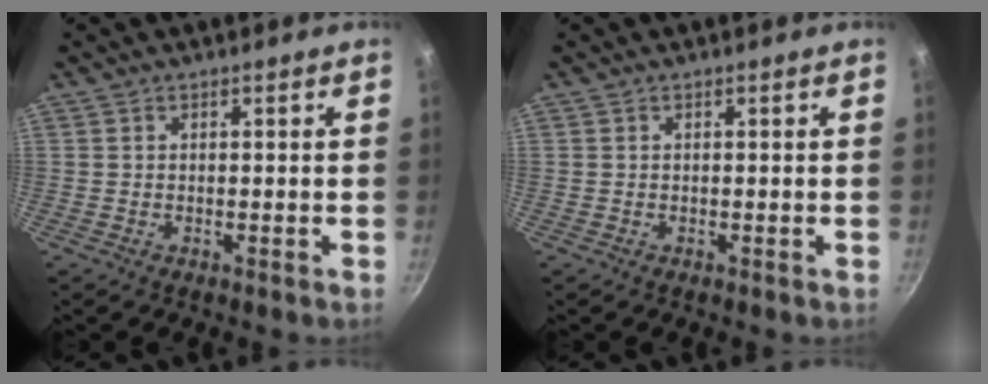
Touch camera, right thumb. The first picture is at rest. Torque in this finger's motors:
{"motor_torque": [-0.26, 0.06, -0.21, -0.10, -0.02]}